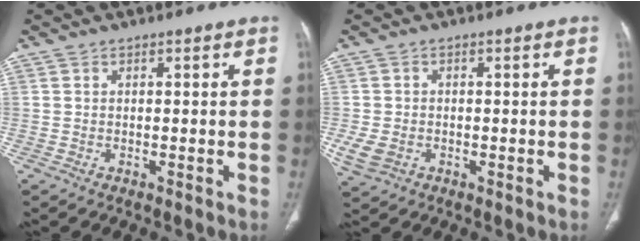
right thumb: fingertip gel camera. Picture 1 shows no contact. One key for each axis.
{"total": 4.6, "fx": -1.2, "fy": 3.4, "fz": 2.8, "tx": -0.064, "ty": 0.001, "tz": -0.015}